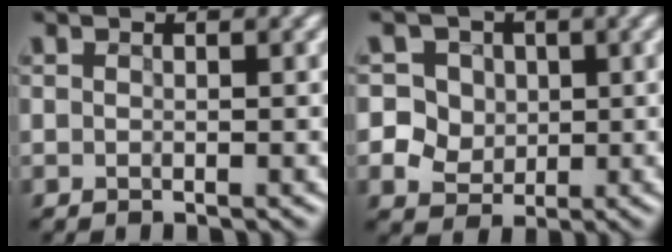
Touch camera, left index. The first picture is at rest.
{"total": 9.6, "force": [1.5, 8.8, 3.4], "torque": [-0.088, 0.033, 0.020]}